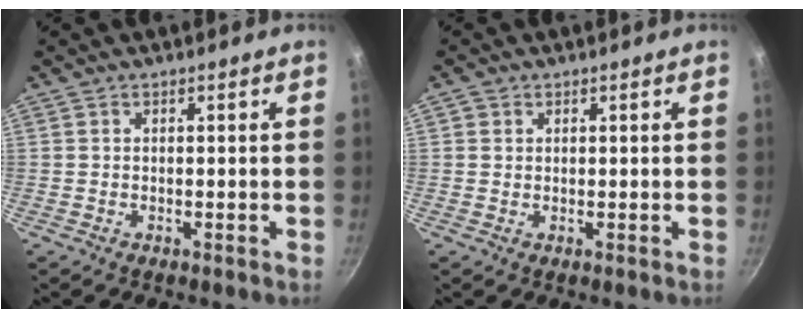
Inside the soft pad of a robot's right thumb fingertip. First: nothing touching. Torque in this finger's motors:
{"motor_torque": [-0.15, -0.05, -0.20, 0.20, 0.07]}